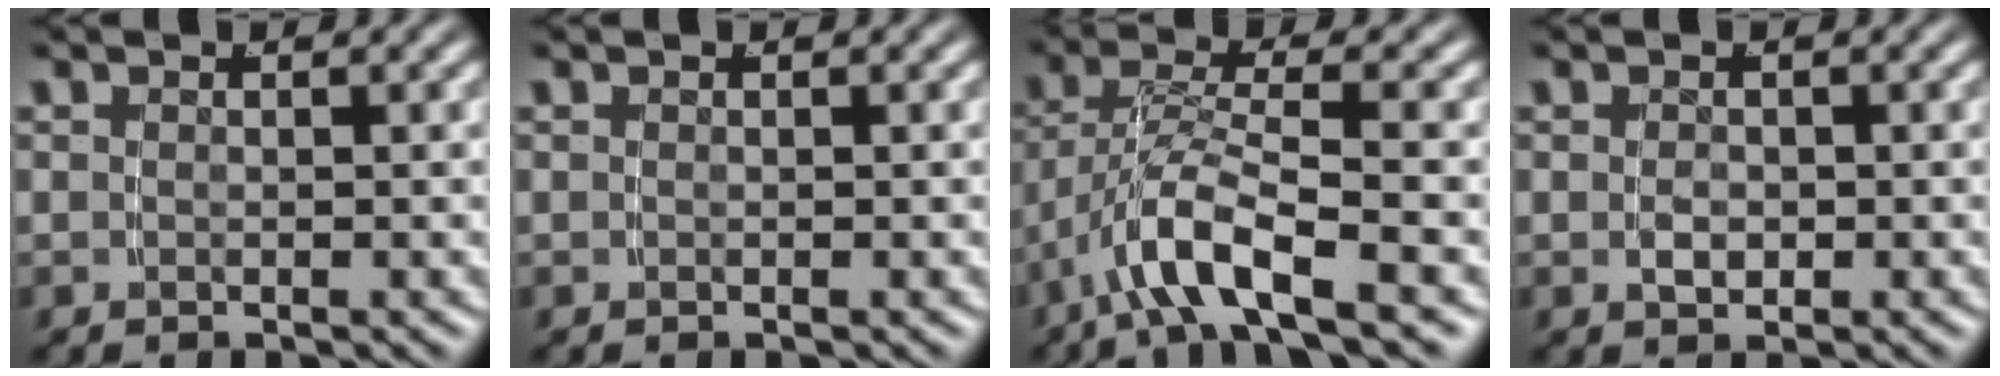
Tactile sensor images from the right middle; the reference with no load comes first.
{"total": 0.0}
{"total": 4.7, "force": [-1.9, 1.1, 4.2], "torque": [-0.093, -0.015, -0.021]}
{"total": 0.8, "force": [-0.3, 0.2, 0.7], "torque": [-0.015, -0.007, 0.003]}